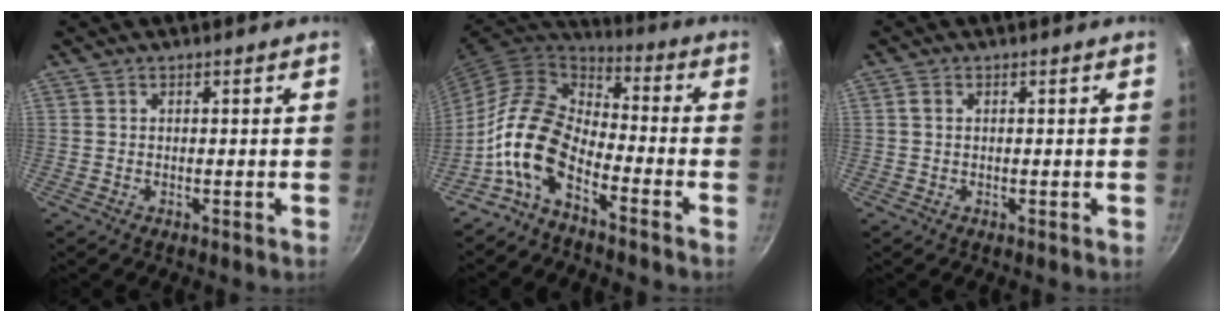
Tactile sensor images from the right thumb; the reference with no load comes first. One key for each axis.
{"total": 13.5, "fx": -6.4, "fy": 7.3, "fz": 9.4, "tx": -0.163, "ty": 0.061, "tz": -0.143}
{"total": 1.1, "fx": 0.2, "fy": 0.8, "fz": 0.7, "tx": -0.015, "ty": 0.004, "tz": 0.002}